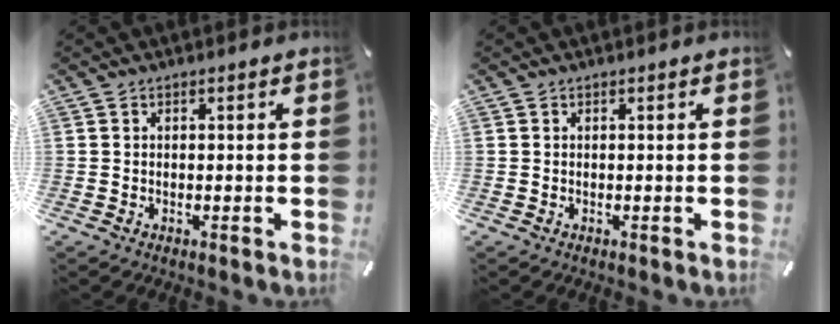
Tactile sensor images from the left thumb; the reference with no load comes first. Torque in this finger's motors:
{"motor_torque": [0.00, 0.00, 0.01, -0.01, 0.00]}